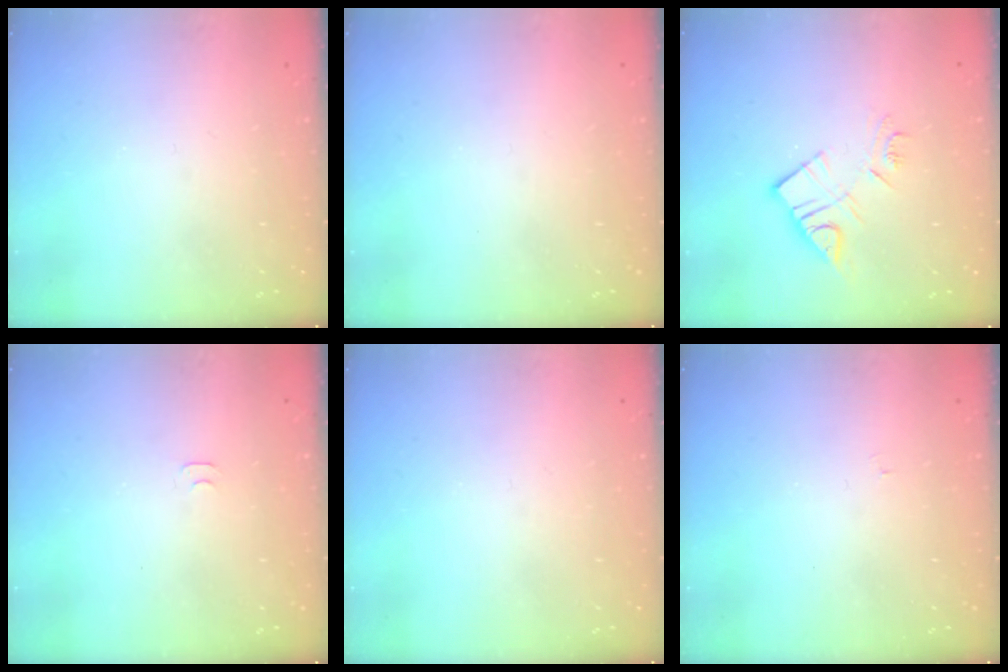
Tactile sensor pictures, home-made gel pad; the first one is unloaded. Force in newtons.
{"total": 0.0}
{"total": 10.9, "press": 10.9, "slide": 0.9}
{"total": 3.3, "press": 3.3, "slide": 0.3}
{"total": 0.0}
{"total": 3.5, "press": 3.5, "slide": 0.3}